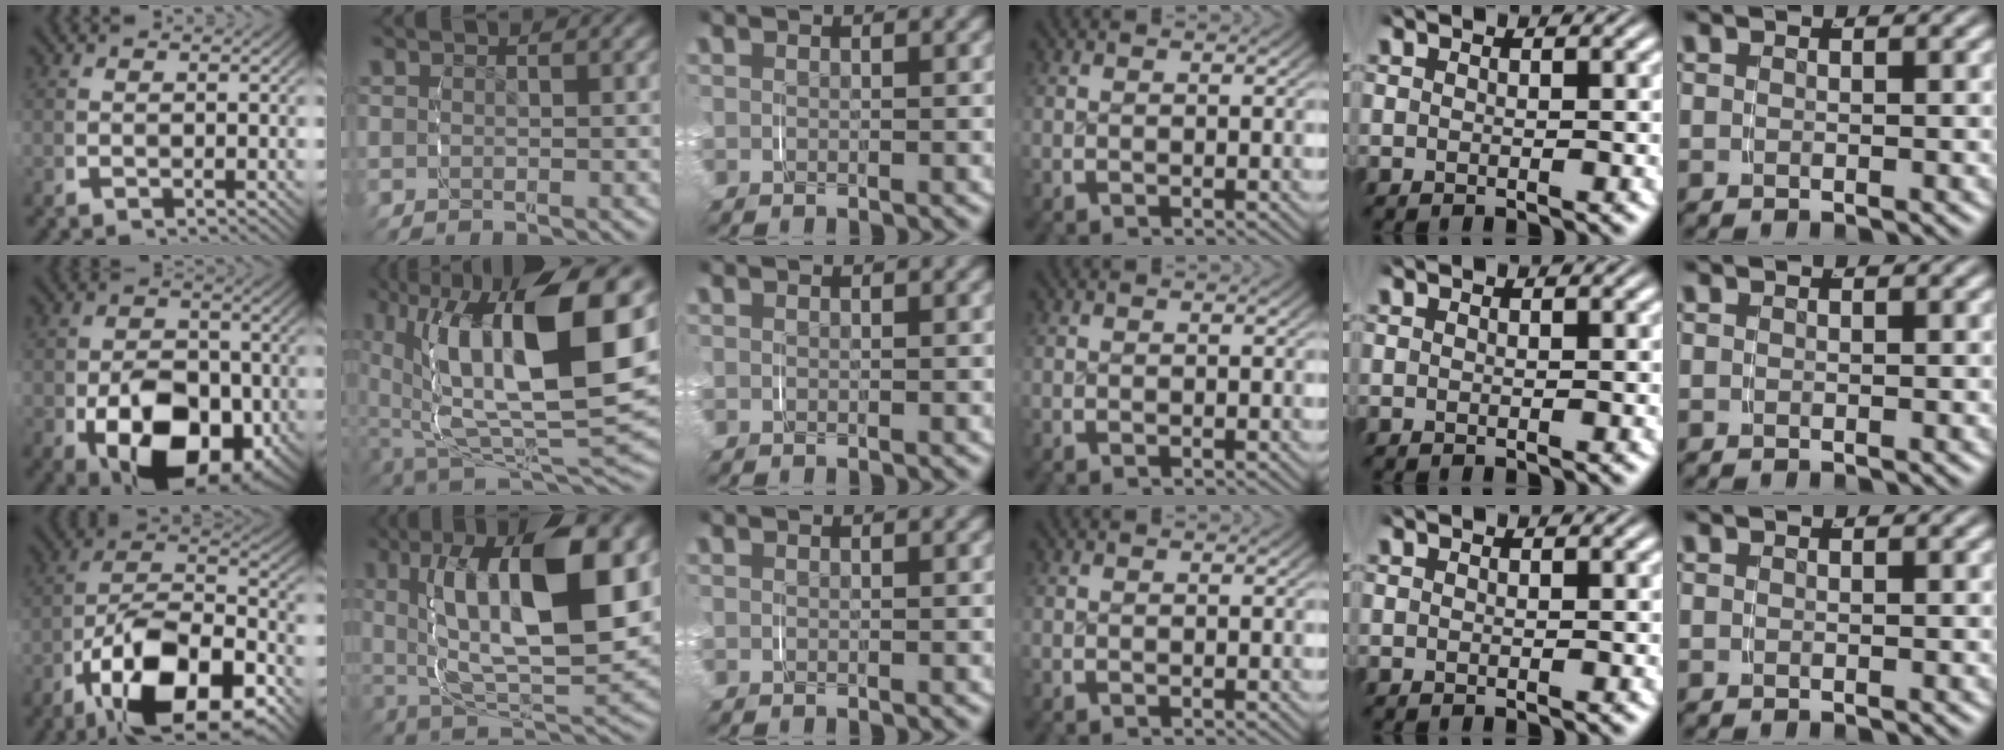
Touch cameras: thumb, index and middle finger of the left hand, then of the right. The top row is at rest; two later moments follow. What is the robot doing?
{"motion": "grasp_and_lifting", "object": "key"}